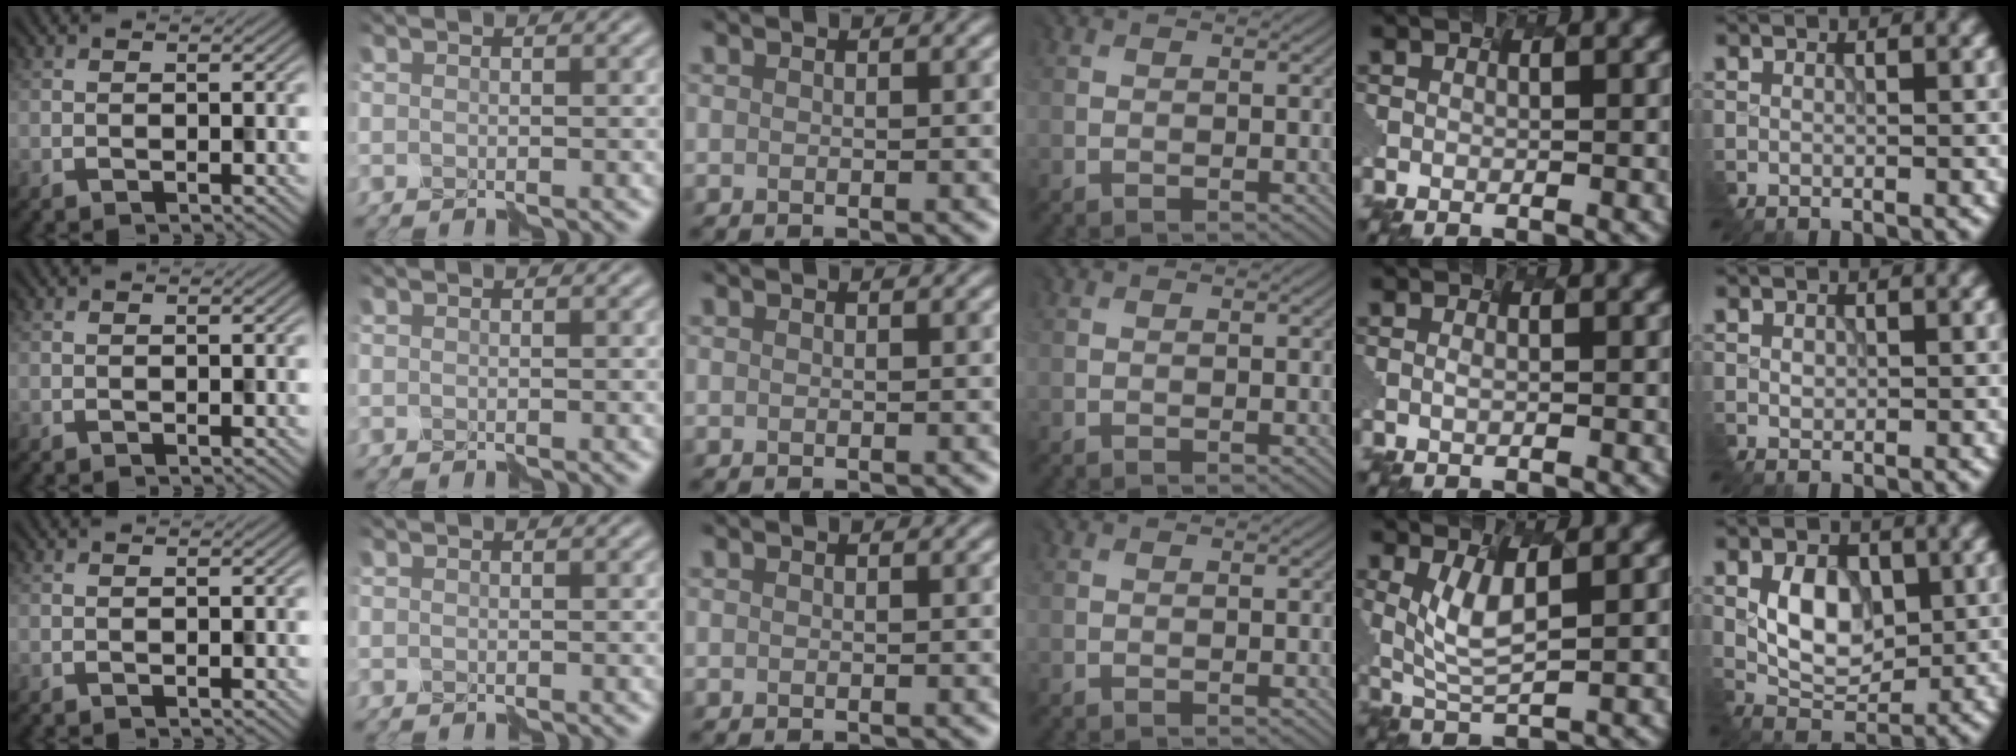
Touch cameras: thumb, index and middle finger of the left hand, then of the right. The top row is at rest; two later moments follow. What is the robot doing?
{"motion": "assemble", "object": "hinged jar"}